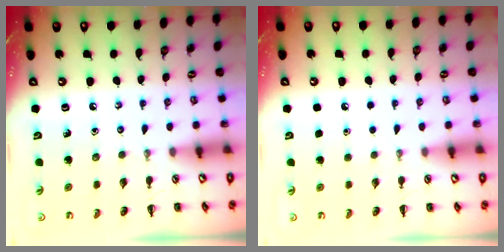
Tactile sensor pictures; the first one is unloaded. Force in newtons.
{"total": 1.7, "press": 1.7, "slide": 0.1}